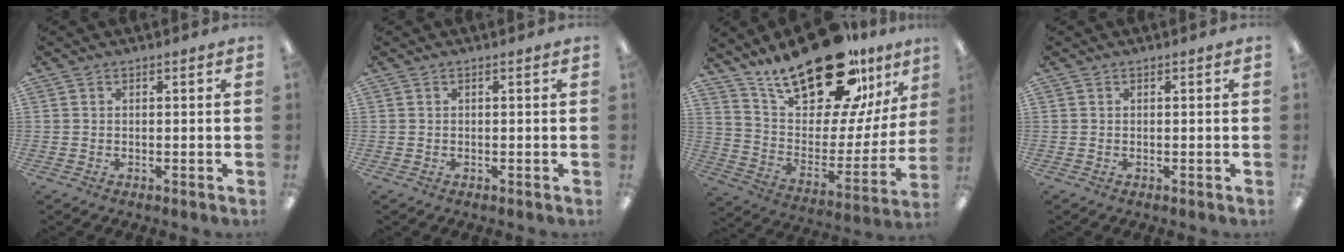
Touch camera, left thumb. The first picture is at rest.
{"total": 0.0}
{"total": 27.2, "force": [20.5, 10.2, 14.6], "torque": [-0.221, -0.132, 0.349]}
{"total": 0.0}